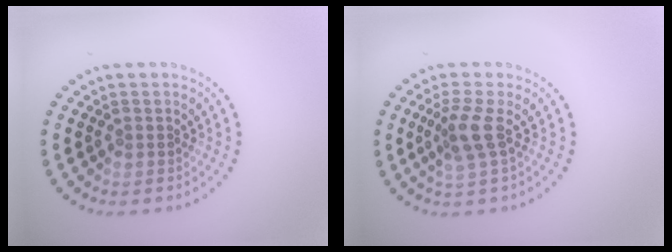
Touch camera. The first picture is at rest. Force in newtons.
{"total": 2.4, "press": 1.8, "slide": 1.6}